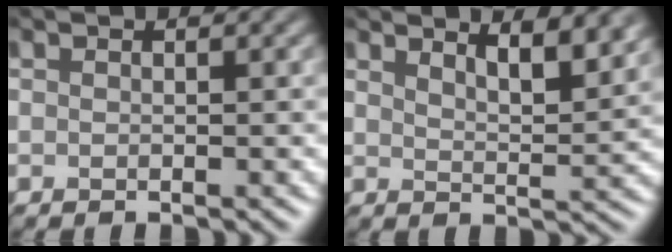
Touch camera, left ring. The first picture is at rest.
{"total": 4.7, "force": [3.5, 1.3, 2.8], "torque": [-0.026, 0.010, 0.044]}